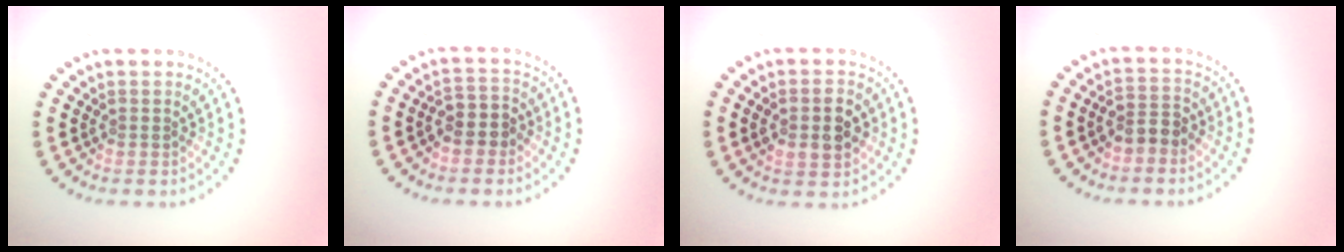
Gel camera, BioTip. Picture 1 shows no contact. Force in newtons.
{"total": 2.5, "press": 2.3, "slide": 1.0}
{"total": 3.9, "press": 3.9, "slide": 0.2}
{"total": 2.4, "press": 2.3, "slide": 0.9}